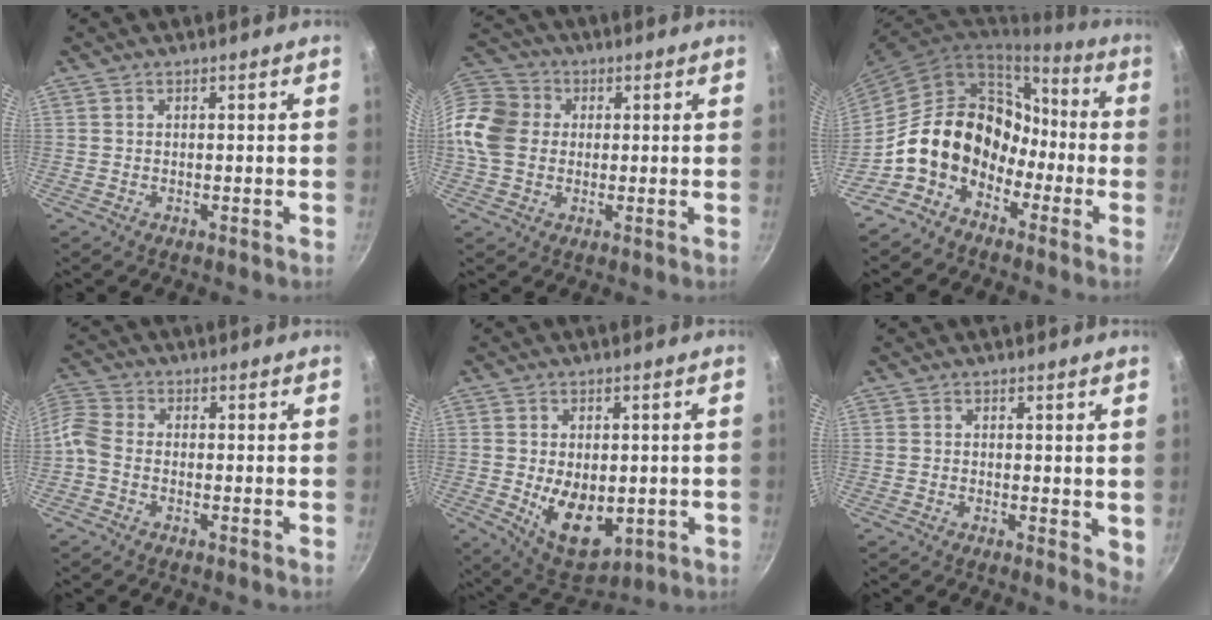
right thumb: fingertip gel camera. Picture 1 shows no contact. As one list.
[{"total": 12.5, "force": [0.6, 10.6, 6.7], "torque": [-0.115, 0.022, -0.006]}, {"total": 16.7, "force": [-6.2, 12.5, 9.1], "torque": [-0.102, 0.074, -0.116]}, {"total": 7.3, "force": [-2.3, 5.3, 4.4], "torque": [-0.110, 0.024, -0.068]}, {"total": 11.5, "force": [-1.3, 7.3, 8.8], "torque": [-0.111, -0.017, 0.001]}, {"total": 3.0, "force": [0.3, 1.5, 2.6], "torque": [-0.029, -0.007, 0.003]}]